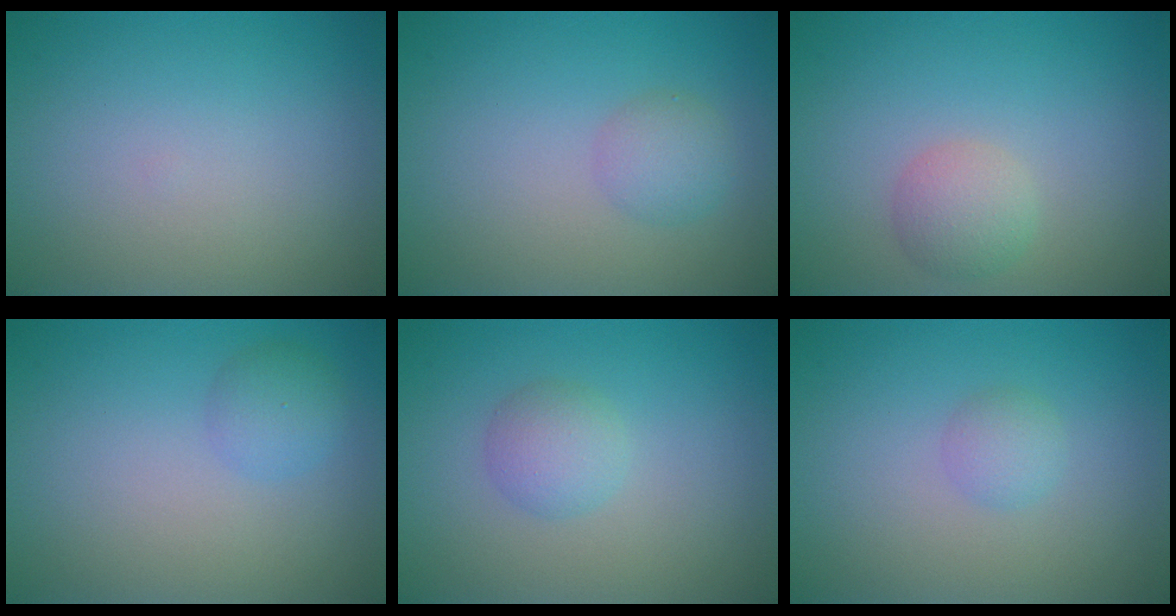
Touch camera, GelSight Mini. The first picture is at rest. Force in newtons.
{"total": 2.0, "press": 2.0, "slide": 0.0}
{"total": 2.3, "press": 2.3, "slide": 0.2}
{"total": 2.0, "press": 2.0, "slide": 0.0}
{"total": 2.1, "press": 2.1, "slide": 0.1}
{"total": 1.3, "press": 1.3, "slide": 0.1}